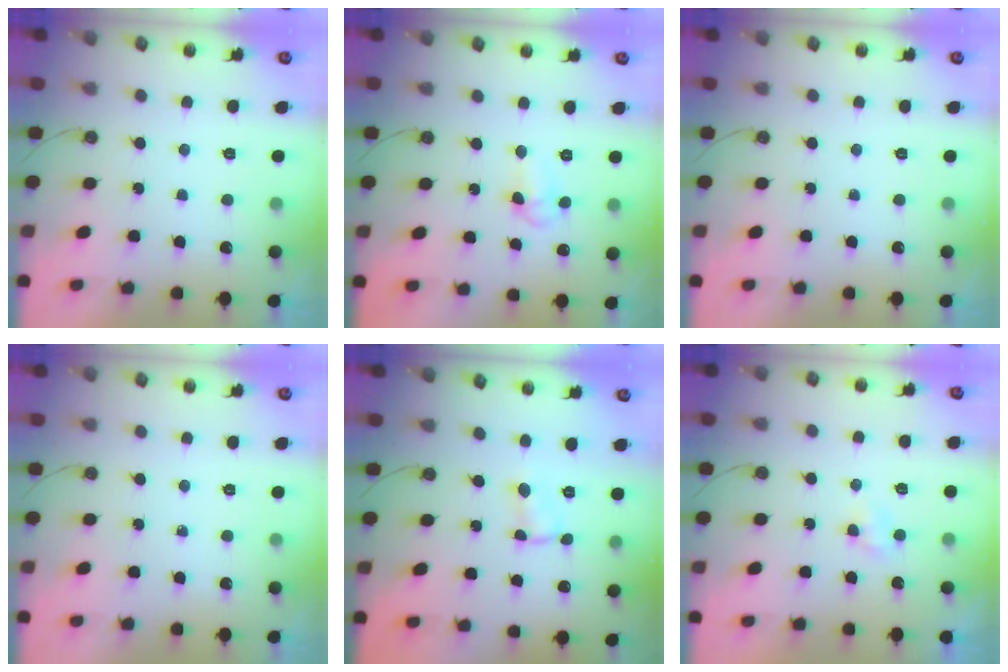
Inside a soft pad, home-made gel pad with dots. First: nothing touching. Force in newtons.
{"total": 5.8, "press": 4.5, "slide": 3.7}
{"total": 0.0}
{"total": 0.0}
{"total": 1.1, "press": 1.1, "slide": 0.2}
{"total": 2.2, "press": 2.2, "slide": 0.3}